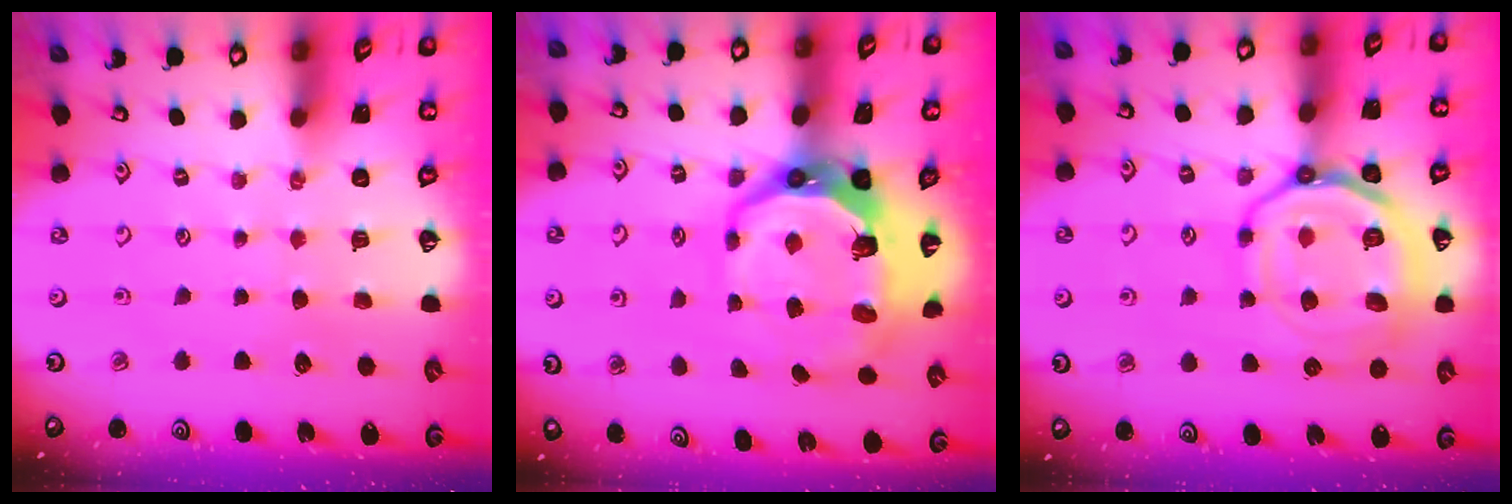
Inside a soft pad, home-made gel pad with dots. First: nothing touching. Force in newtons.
{"total": 15.4, "press": 14.5, "slide": 5.4}
{"total": 17.7, "press": 17.6, "slide": 1.8}